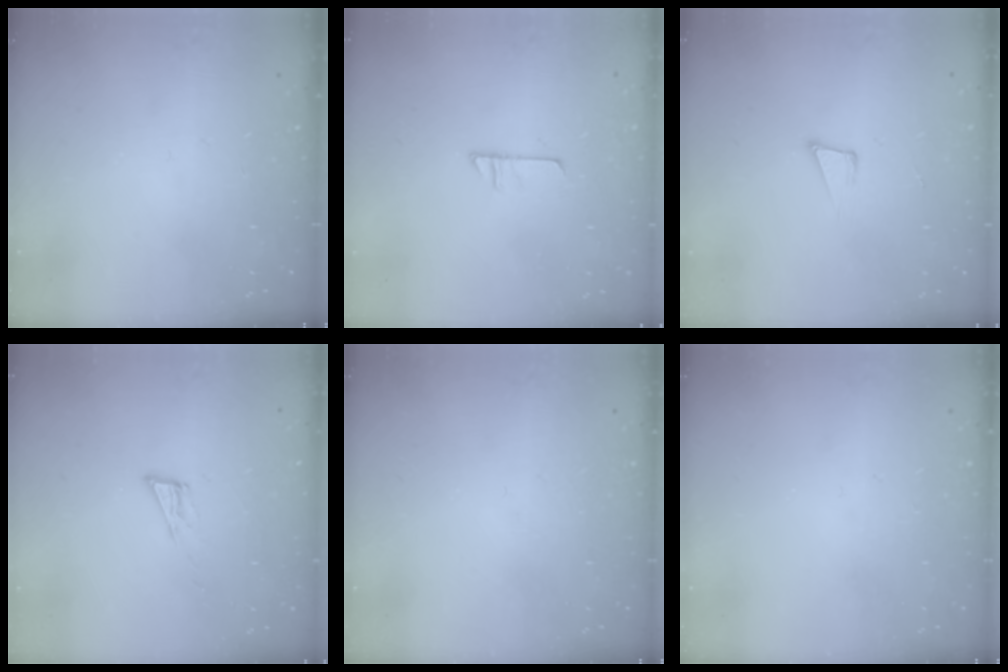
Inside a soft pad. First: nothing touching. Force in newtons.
{"total": 6.4, "press": 6.4, "slide": 0.3}
{"total": 5.1, "press": 3.8, "slide": 3.3}
{"total": 7.0, "press": 6.9, "slide": 0.9}
{"total": 0.0}
{"total": 0.0}